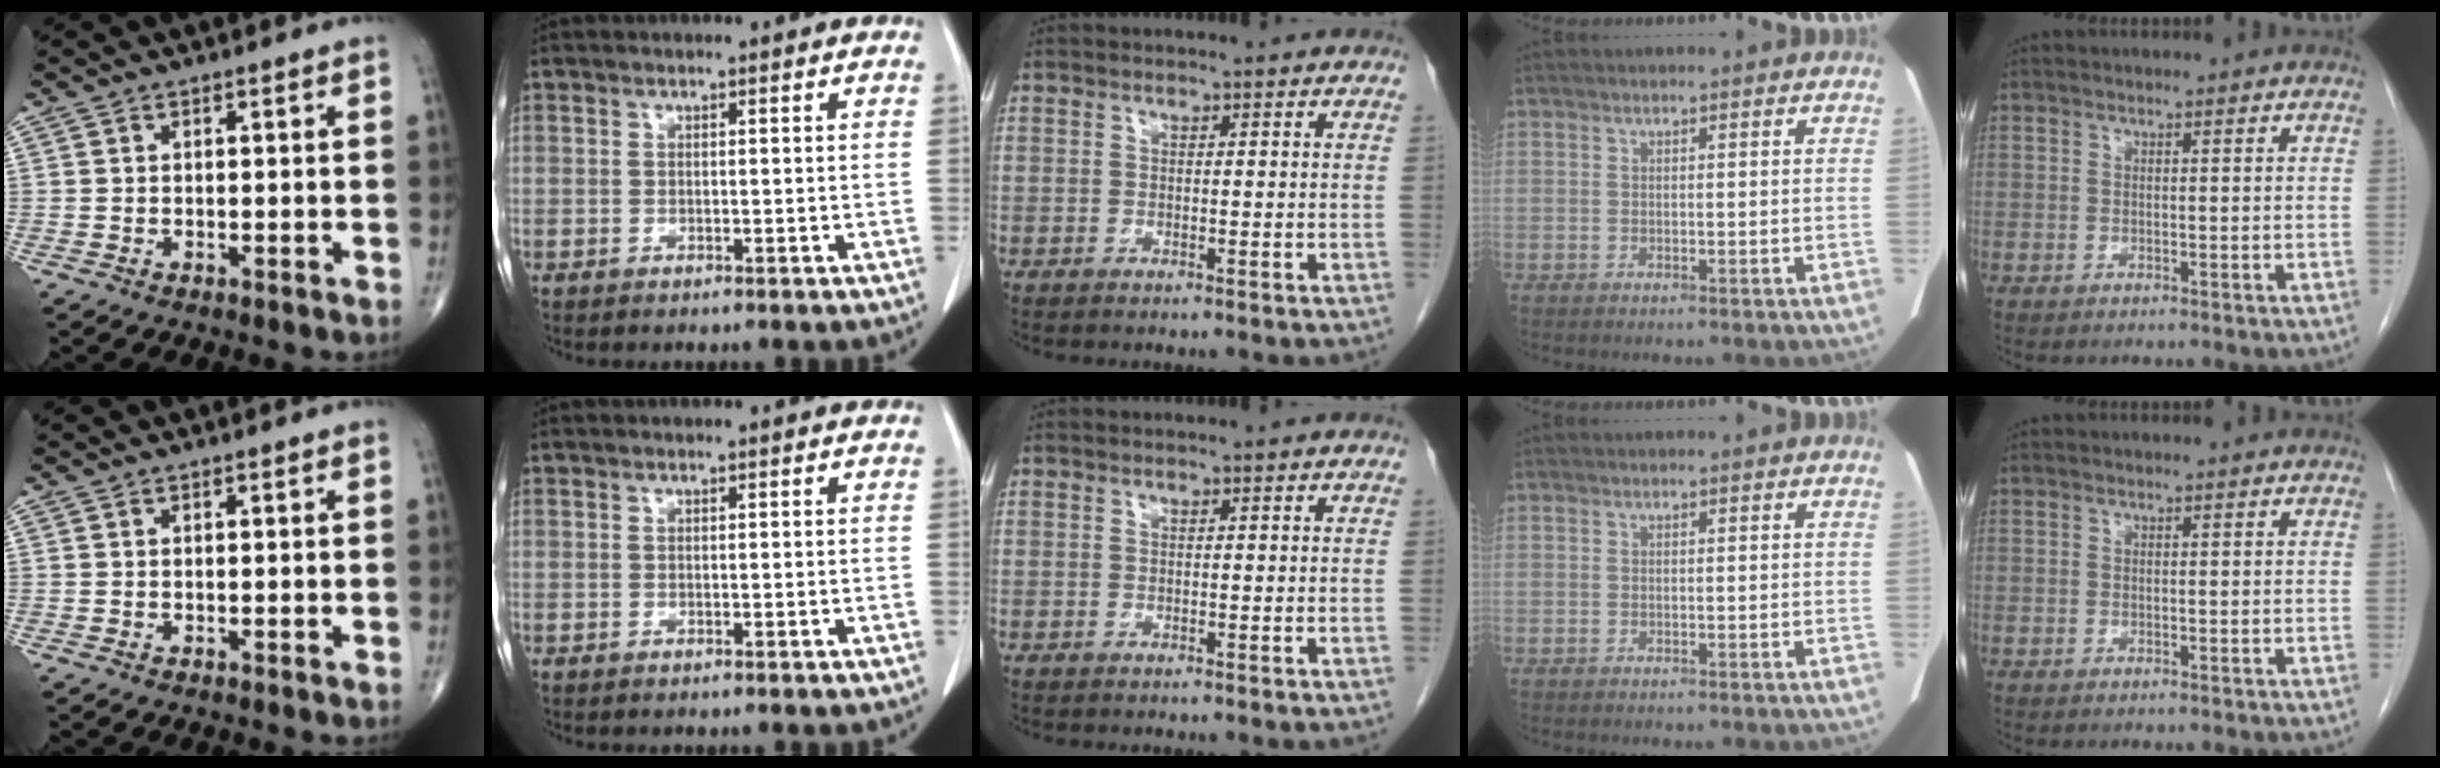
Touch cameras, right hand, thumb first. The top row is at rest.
{}